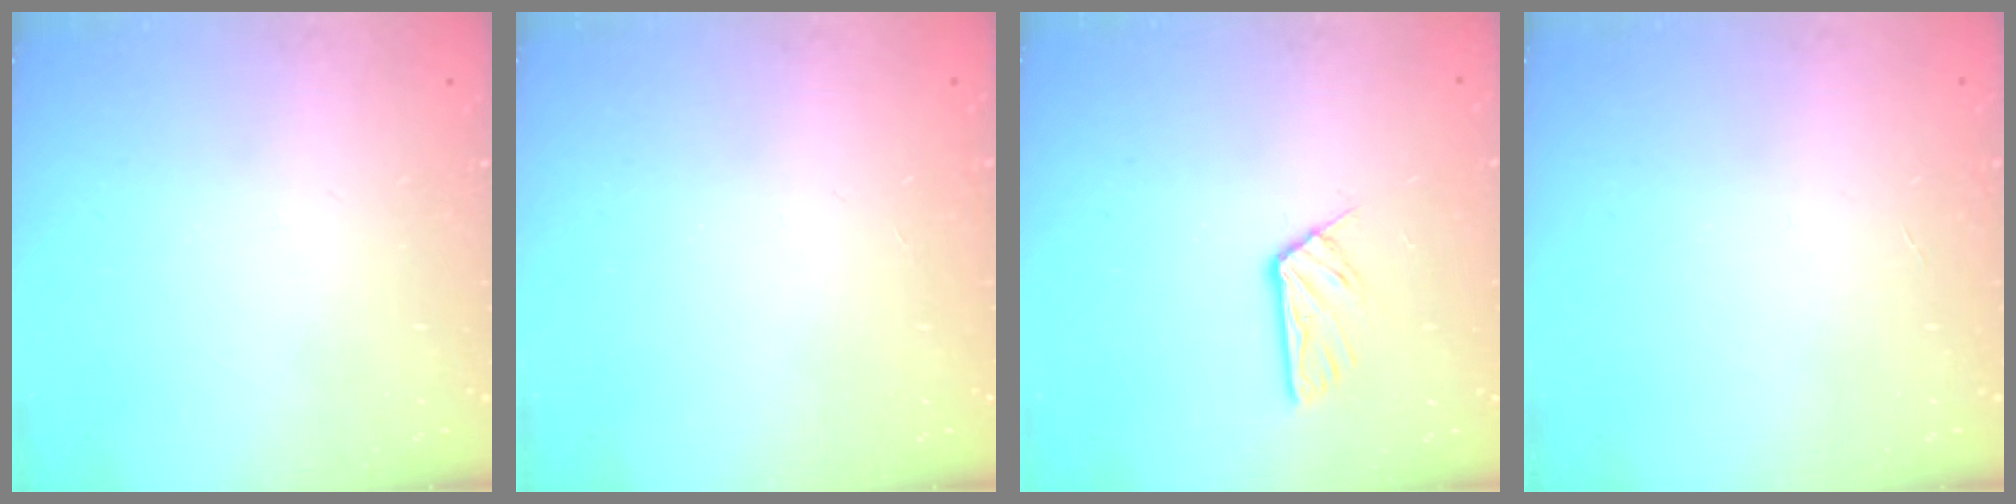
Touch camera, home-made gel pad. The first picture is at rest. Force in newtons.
{"total": 0.0}
{"total": 4.7, "press": 4.7, "slide": 0.2}
{"total": 0.0}